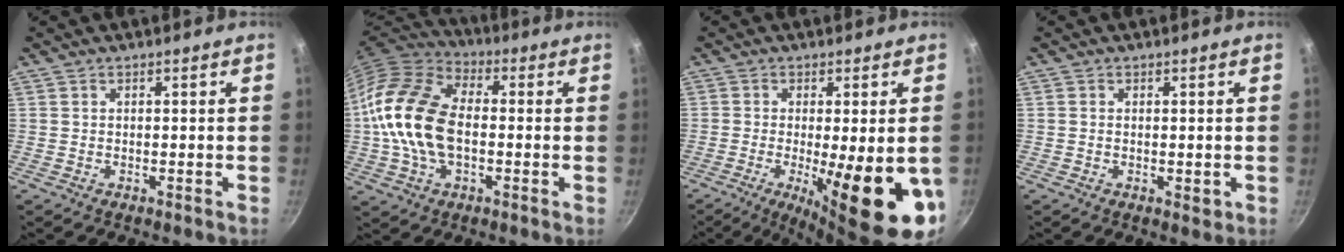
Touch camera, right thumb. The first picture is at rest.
{"total": 17.5, "force": [-0.8, 11.1, 13.6], "torque": [-0.245, 0.027, -0.032]}
{"total": 18.3, "force": [-4.2, 5.3, 17.0], "torque": [-0.233, -0.017, -0.046]}
{"total": 1.6, "force": [-0.1, 0.8, 1.3], "torque": [-0.018, -0.003, -0.003]}